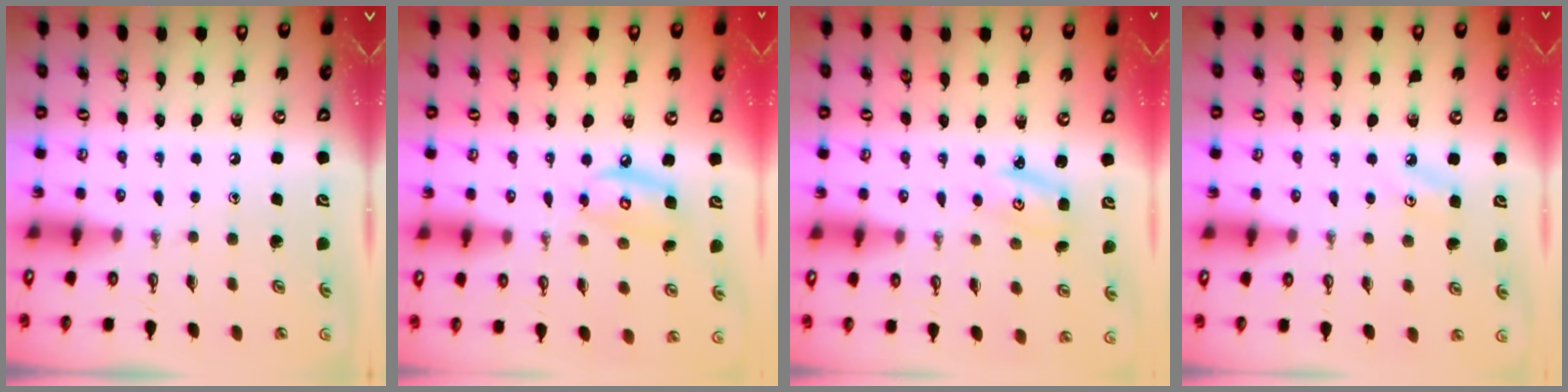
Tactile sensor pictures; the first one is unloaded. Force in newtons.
{"total": 8.6, "press": 8.6, "slide": 0.6}
{"total": 2.9, "press": 2.9, "slide": 0.4}
{"total": 3.5, "press": 3.4, "slide": 0.6}